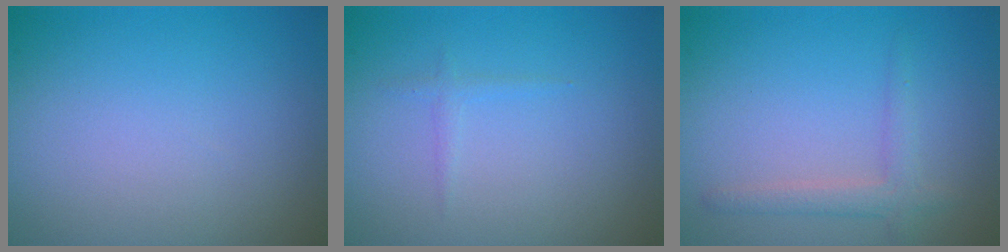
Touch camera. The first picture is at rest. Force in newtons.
{"total": 0.6, "press": 0.6, "slide": 0.0}
{"total": 2.0, "press": 1.9, "slide": 0.1}